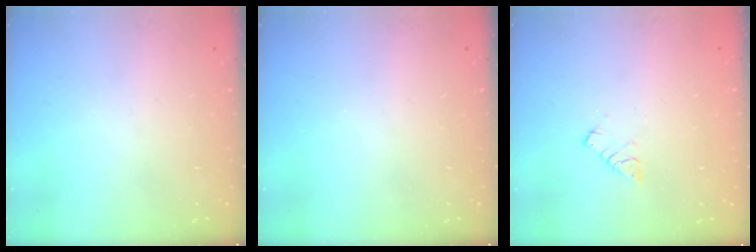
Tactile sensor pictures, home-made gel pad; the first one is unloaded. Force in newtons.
{"total": 0.0}
{"total": 5.2, "press": 5.1, "slide": 0.4}